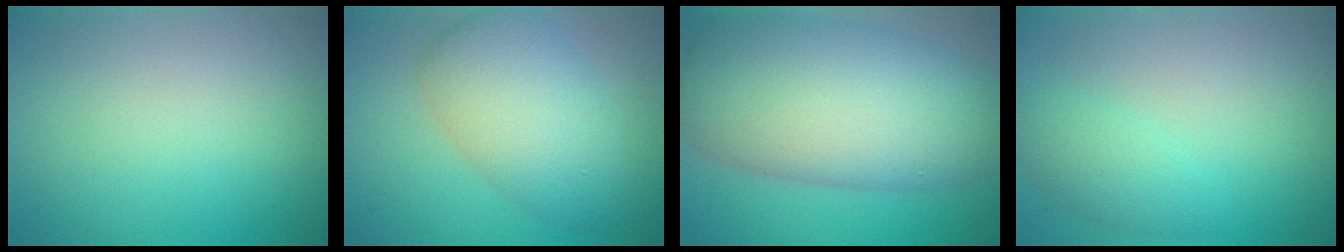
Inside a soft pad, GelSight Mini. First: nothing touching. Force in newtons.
{"total": 6.8, "press": 6.8, "slide": 0.0}
{"total": 12.8, "press": 12.8, "slide": 0.6}
{"total": 2.2, "press": 2.2, "slide": 0.2}